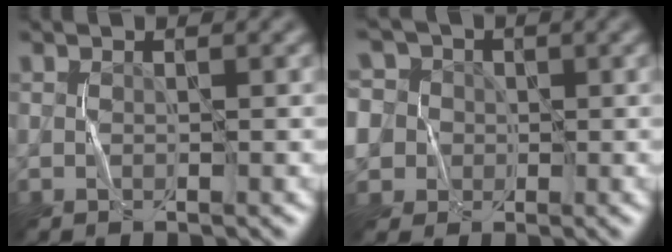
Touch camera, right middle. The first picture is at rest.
{"total": 10.5, "force": [3.8, 8.9, 4.2], "torque": [-0.111, 0.046, 0.041]}